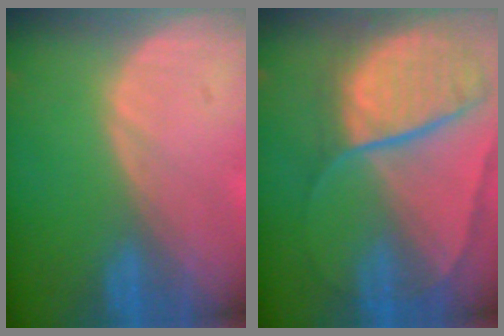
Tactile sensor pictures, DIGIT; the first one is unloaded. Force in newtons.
{"total": 10.6, "press": 8.8, "slide": 6.0}